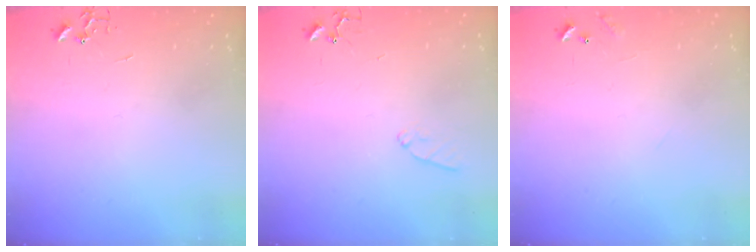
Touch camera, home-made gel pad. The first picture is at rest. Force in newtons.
{"total": 5.7, "press": 5.7, "slide": 0.6}
{"total": 6.9, "press": 6.9, "slide": 0.4}